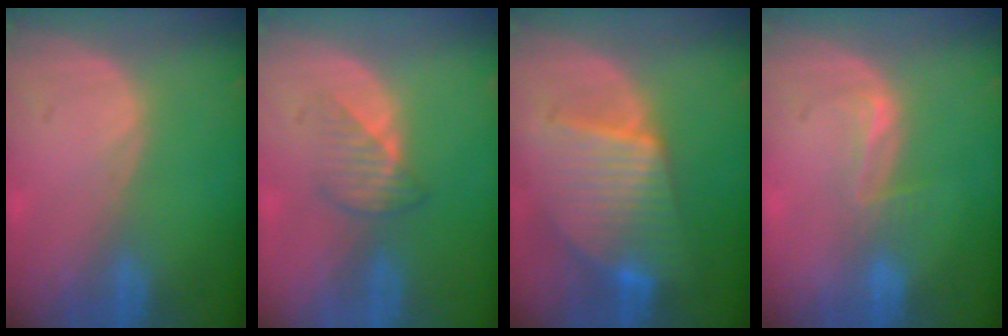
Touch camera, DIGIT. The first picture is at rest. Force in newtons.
{"total": 3.2, "press": 3.0, "slide": 1.0}
{"total": 8.9, "press": 8.9, "slide": 0.5}
{"total": 2.7, "press": 2.3, "slide": 1.5}